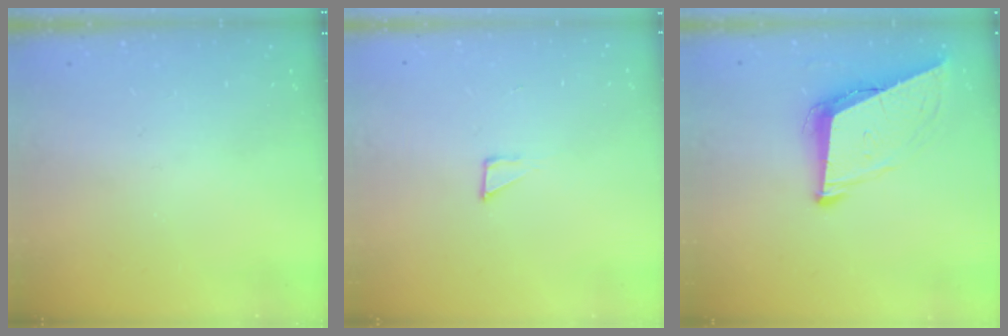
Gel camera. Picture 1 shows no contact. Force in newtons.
{"total": 3.6, "press": 3.6, "slide": 0.4}
{"total": 8.7, "press": 8.4, "slide": 2.4}